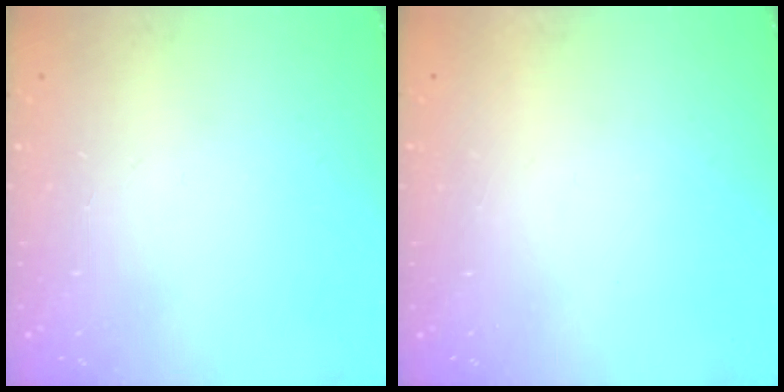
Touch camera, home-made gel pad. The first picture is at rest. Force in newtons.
{"total": 1.5, "press": 1.5, "slide": 0.1}